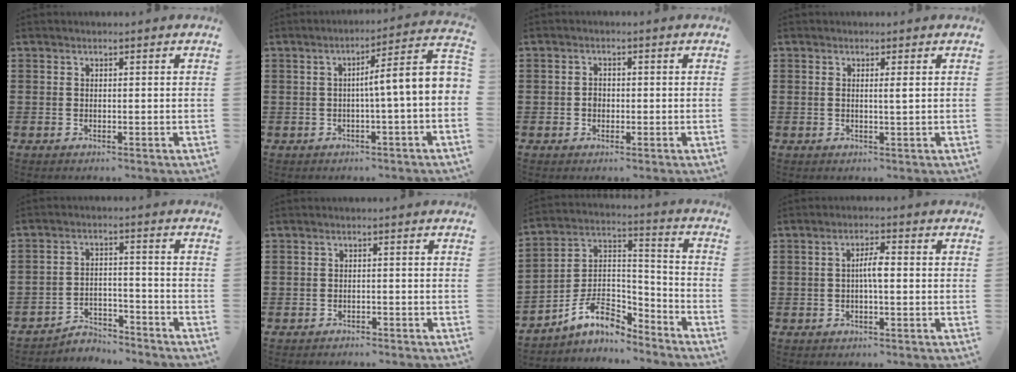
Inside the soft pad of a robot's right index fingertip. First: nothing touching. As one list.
[{"total": 6.0, "force": [-0.6, -0.3, 6.0], "torque": [-0.102, -0.023, -0.019]}, {"total": 1.4, "force": [-0.4, 1.0, 0.8], "torque": [-0.018, 0.002, -0.007]}, {"total": 1.3, "force": [0.3, -0.2, 1.2], "torque": [-0.023, -0.003, 0.004]}, {"total": 4.1, "force": [-4.0, 0.8, 0.4], "torque": [-0.012, 0.009, -0.084]}, {"total": 1.2, "force": [-1.2, 0.3, -0.1], "torque": [-0.003, 0.004, -0.027]}, {"total": 8.8, "force": [-6.0, 4.6, 4.5], "torque": [-0.101, 0.007, -0.117]}, {"total": 3.1, "force": [-0.3, 0.7, 3.1], "torque": [-0.056, 0.003, -0.007]}]